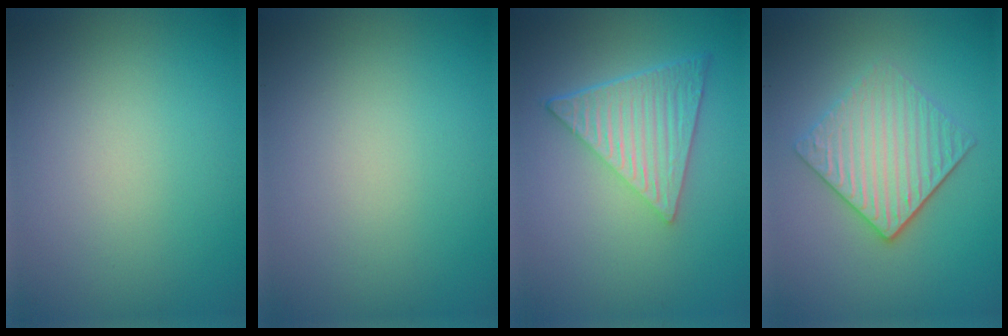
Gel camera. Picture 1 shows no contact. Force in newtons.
{"total": 0.0}
{"total": 6.4, "press": 4.3, "slide": 4.7}
{"total": 4.1, "press": 3.4, "slide": 2.3}